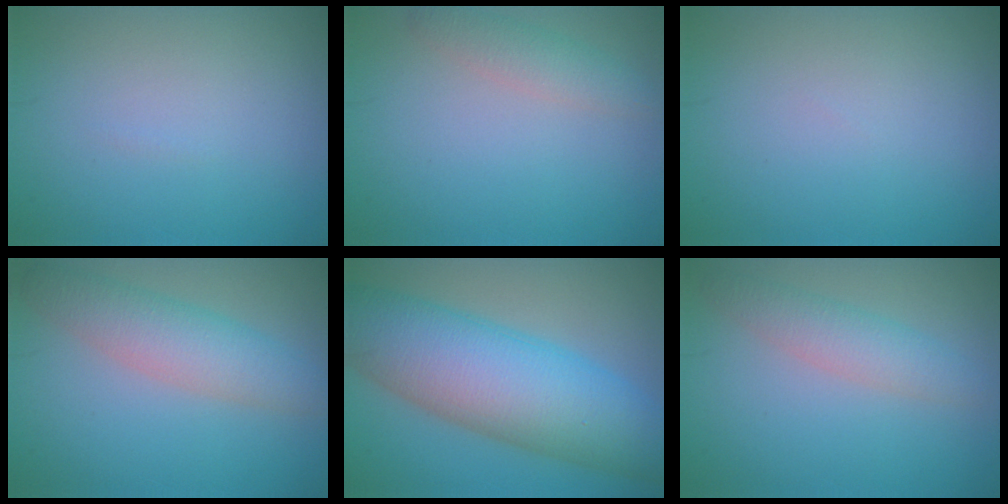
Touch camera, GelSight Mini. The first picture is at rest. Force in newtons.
{"total": 2.1, "press": 2.1, "slide": 0.1}
{"total": 0.0}
{"total": 4.4, "press": 4.4, "slide": 0.2}
{"total": 11.8, "press": 11.8, "slide": 0.0}
{"total": 2.8, "press": 2.8, "slide": 0.1}